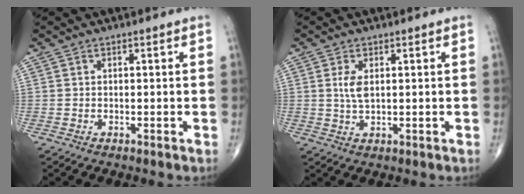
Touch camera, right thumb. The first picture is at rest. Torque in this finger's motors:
{"motor_torque": [0.84, 0.74, 0.57, 0.05, 0.06]}